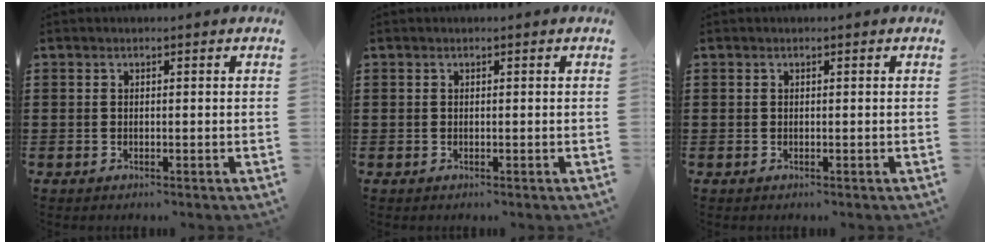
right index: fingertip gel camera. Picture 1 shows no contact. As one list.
[{"total": 0.0}, {"total": 0.0}]